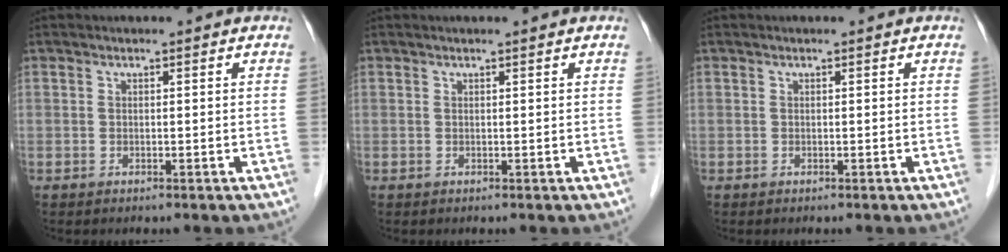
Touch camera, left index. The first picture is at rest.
{"total": 0.7, "force": [0.6, -0.1, 0.4], "torque": [-0.008, 0.004, 0.013]}
{"total": 0.0}